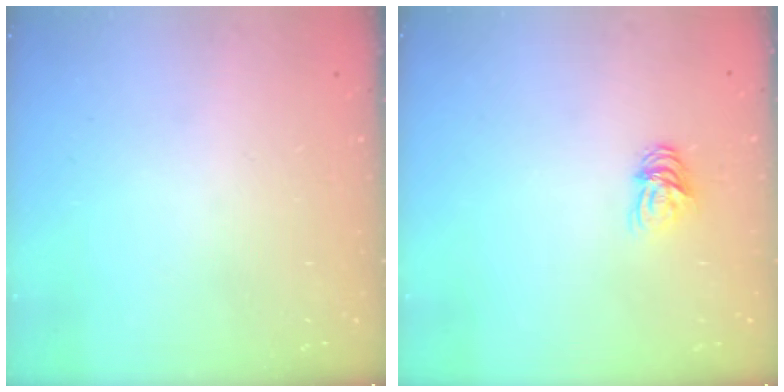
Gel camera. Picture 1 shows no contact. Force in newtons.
{"total": 5.5, "press": 5.5, "slide": 0.6}